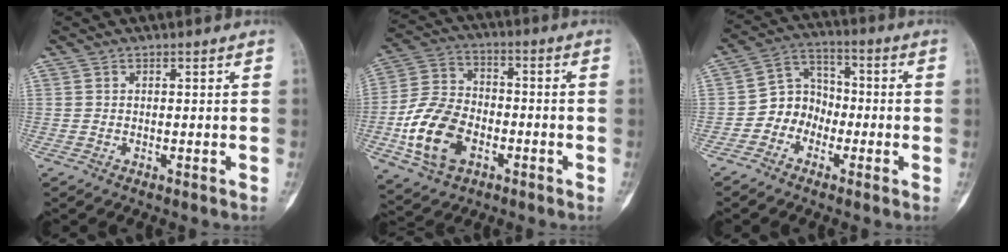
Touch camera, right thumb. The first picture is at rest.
{"total": 14.6, "force": [-4.7, 9.8, 9.7], "torque": [-0.176, 0.023, -0.087]}
{"total": 7.4, "force": [-2.8, 6.4, 2.6], "torque": [-0.006, 0.047, -0.064]}